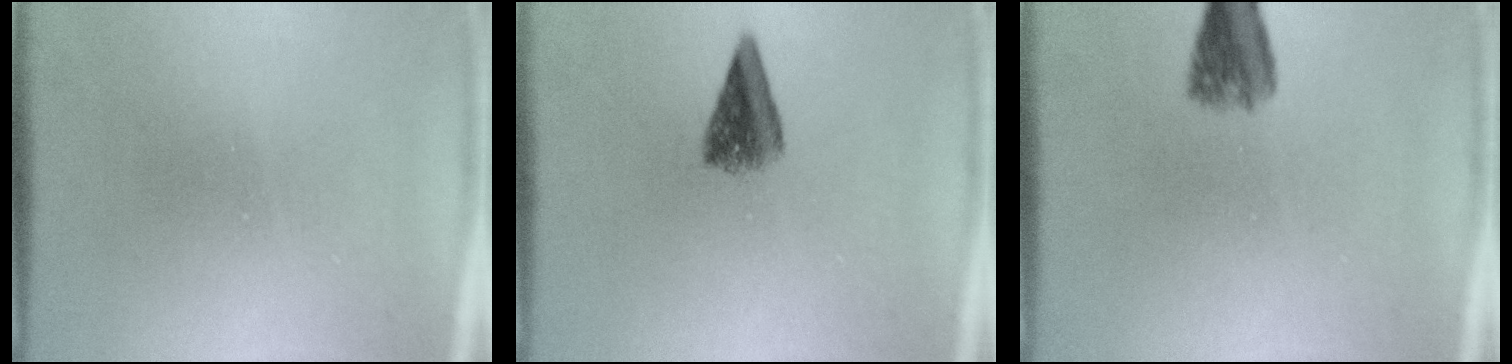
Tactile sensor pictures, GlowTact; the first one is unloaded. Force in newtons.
{"total": 4.2}
{"total": 4.0}